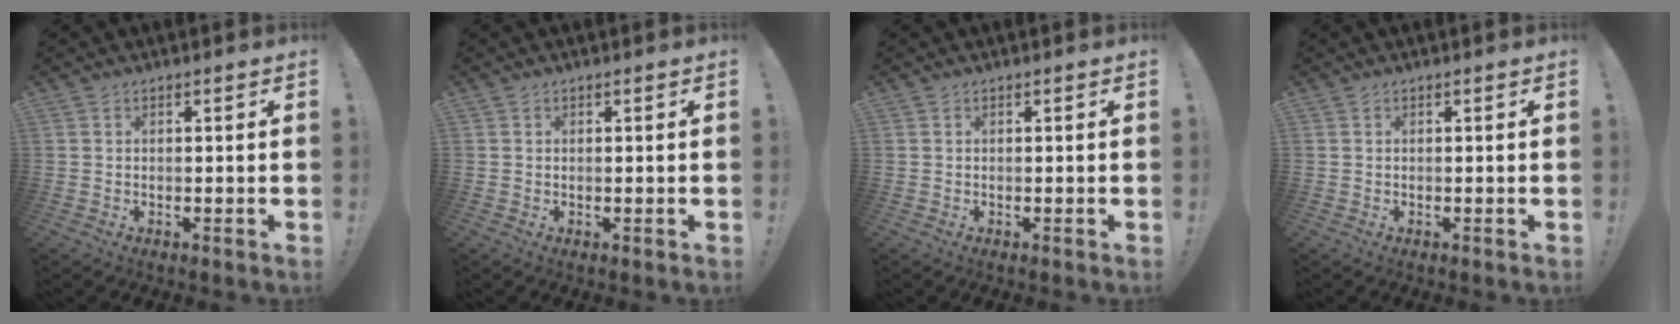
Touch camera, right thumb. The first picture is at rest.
{"total": 0.0}
{"total": 0.0}
{"total": 0.0}